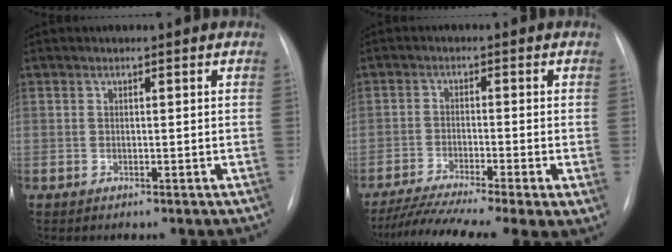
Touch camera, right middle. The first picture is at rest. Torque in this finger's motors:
{"motor_torque": [1.12, -1.02, 0.40, 0.11]}